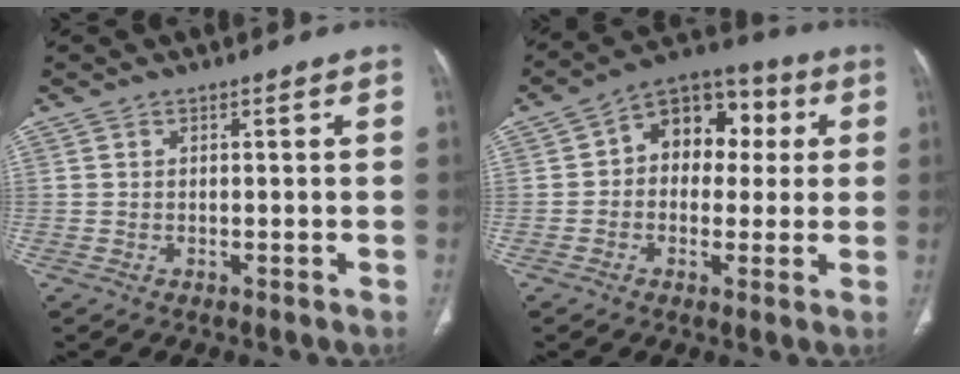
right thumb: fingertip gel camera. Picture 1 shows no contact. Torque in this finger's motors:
{"motor_torque": [0.08, 0.13, -0.12, 0.14, 0.11]}